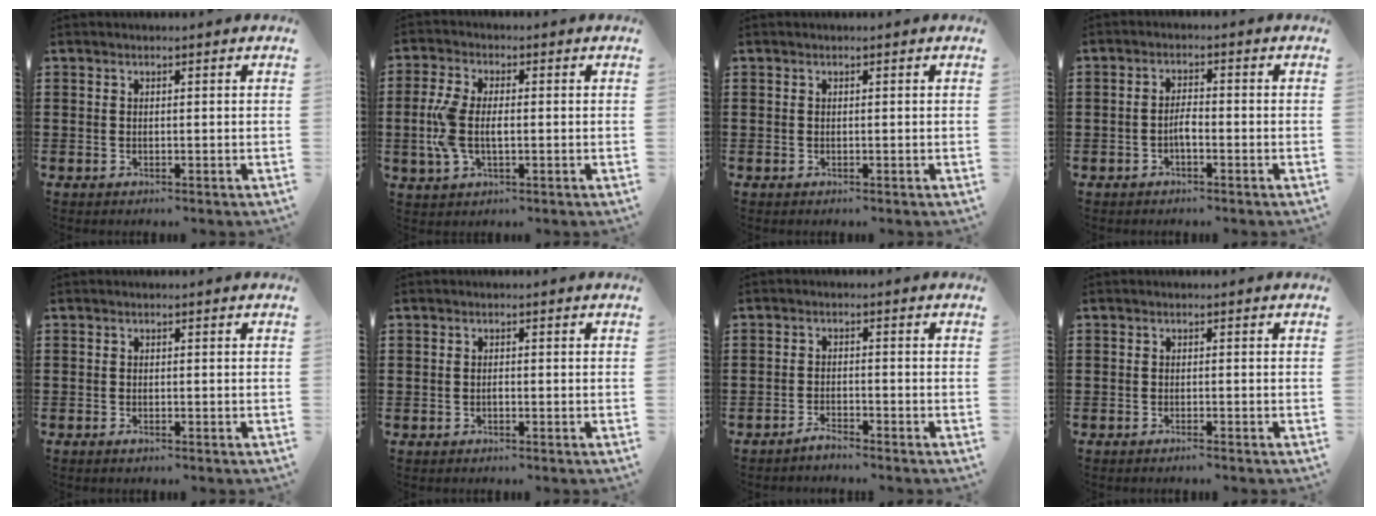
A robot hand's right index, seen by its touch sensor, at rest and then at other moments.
{"total": 6.4, "force": [-0.4, 3.4, 5.4], "torque": [-0.142, -0.007, -0.018]}
{"total": 0.0}
{"total": 2.2, "force": [-1.0, 0.8, 1.8], "torque": [-0.043, 0.002, -0.022]}
{"total": 0.7, "force": [-0.6, 0.2, 0.3], "torque": [-0.009, -0.004, -0.012]}
{"total": 0.7, "force": [-0.3, 0.5, 0.4], "torque": [-0.010, 0.001, -0.006]}
{"total": 2.0, "force": [-1.9, 0.0, 0.3], "torque": [-0.010, 0.003, -0.038]}
{"total": 0.9, "force": [-0.8, -0.1, 0.3], "torque": [-0.007, -0.003, -0.016]}